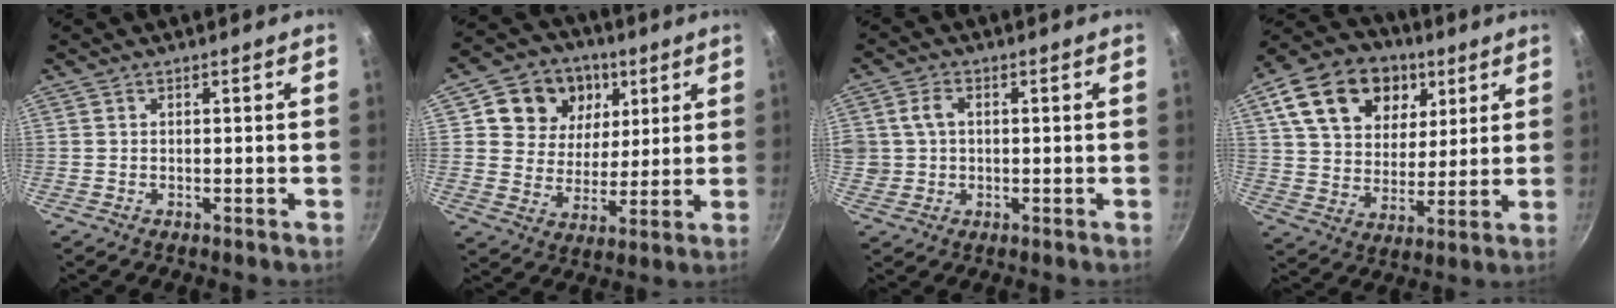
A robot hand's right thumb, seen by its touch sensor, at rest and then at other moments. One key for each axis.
{"total": 14.1, "fx": 5.4, "fy": 11.6, "fz": 5.9, "tx": -0.069, "ty": -0.019, "tz": 0.086}
{"total": 4.4, "fx": 0.8, "fy": 3.5, "fz": 2.5, "tx": -0.031, "ty": 0.008, "tz": 0.017}
{"total": 20.6, "fx": 8.8, "fy": 14.6, "fz": 11.5, "tx": -0.184, "ty": -0.009, "tz": 0.146}